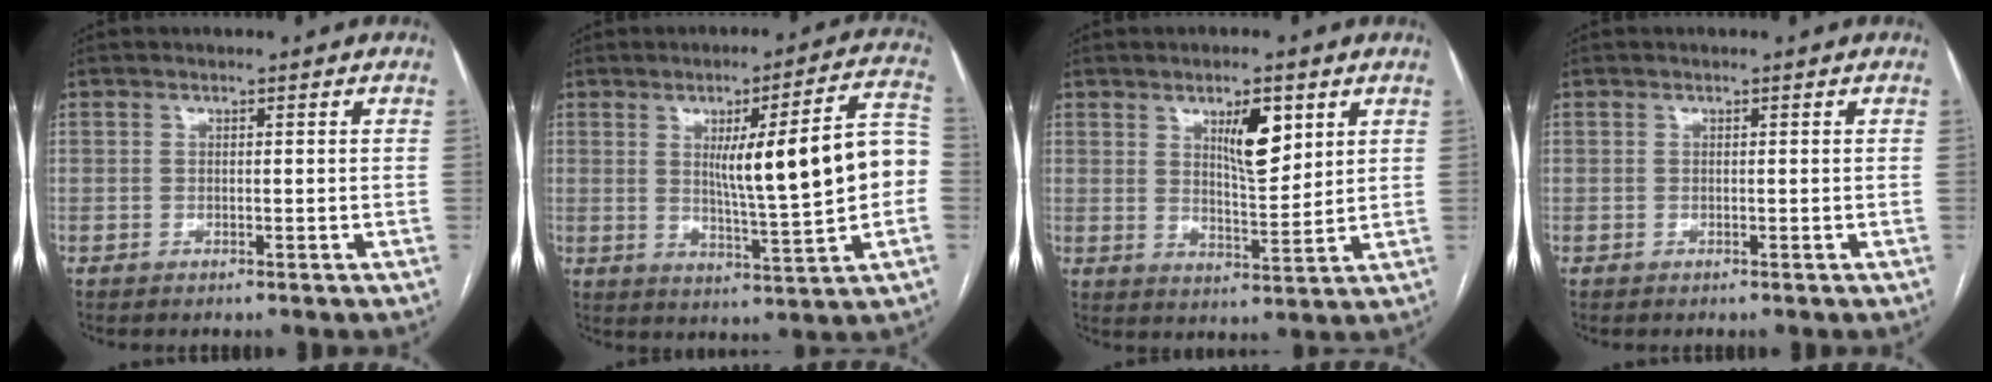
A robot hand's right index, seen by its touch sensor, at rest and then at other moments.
{"total": 15.0, "force": [0.7, 1.1, 14.9], "torque": [-0.205, 0.016, 0.016]}
{"total": 7.3, "force": [3.4, 2.1, 6.2], "torque": [-0.104, -0.003, 0.060]}
{"total": 0.0}